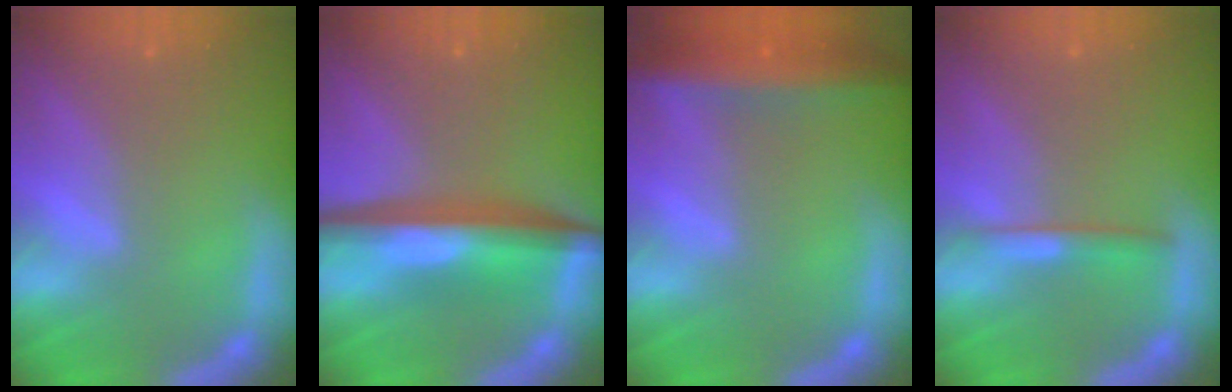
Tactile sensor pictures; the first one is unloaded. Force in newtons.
{"total": 7.6}
{"total": 6.5}
{"total": 2.0}